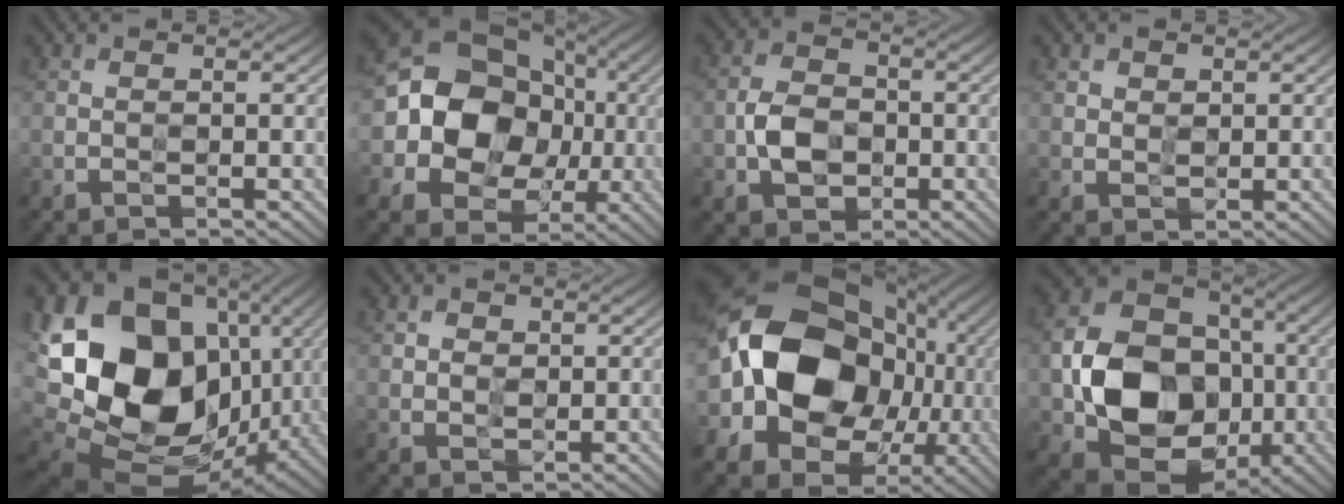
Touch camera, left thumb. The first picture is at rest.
{"total": 15.5, "force": [0.0, 13.5, 7.7], "torque": [-0.185, 0.002, -0.013]}
{"total": 5.5, "force": [-1.2, 4.1, 3.6], "torque": [-0.076, -0.004, -0.026]}
{"total": 2.0, "force": [1.1, 1.5, 0.7], "torque": [-0.018, -0.006, 0.020]}
{"total": 22.3, "force": [2.4, 17.2, 13.9], "torque": [-0.327, -0.019, 0.078]}
{"total": 2.6, "force": [1.0, 2.1, 1.2], "torque": [-0.035, -0.002, 0.020]}
{"total": 21.0, "force": [0.4, 16.8, 12.6], "torque": [-0.270, -0.029, 0.022]}
{"total": 14.7, "force": [-2.0, 11.4, 9.1], "torque": [-0.172, -0.014, -0.038]}